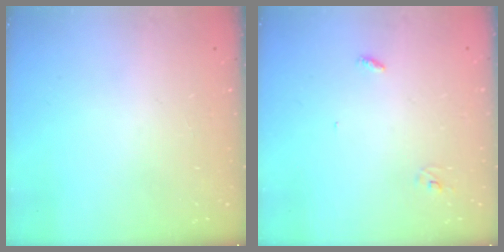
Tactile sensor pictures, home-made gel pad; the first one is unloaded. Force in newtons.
{"total": 2.8, "press": 2.8, "slide": 0.3}